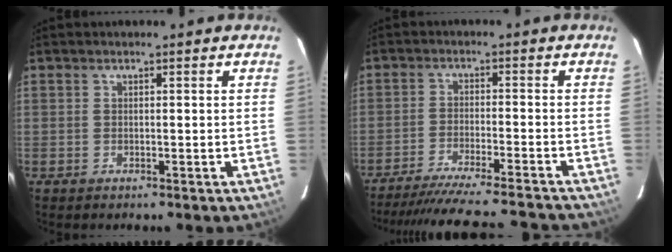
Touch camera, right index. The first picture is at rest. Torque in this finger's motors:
{"motor_torque": [0.82, -1.32, 0.47, 0.09]}